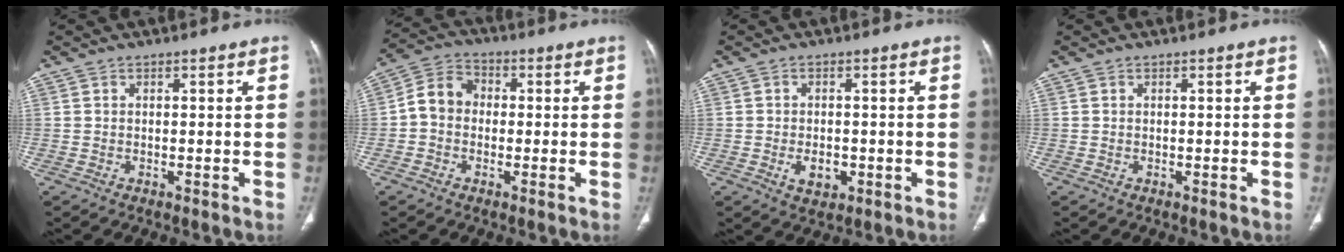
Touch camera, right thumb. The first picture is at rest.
{"total": 7.1, "force": [-0.5, 5.9, 3.8], "torque": [-0.053, 0.026, -0.025]}
{"total": 4.2, "force": [-1.2, 2.8, 3.0], "torque": [-0.040, 0.001, -0.011]}
{"total": 0.0}